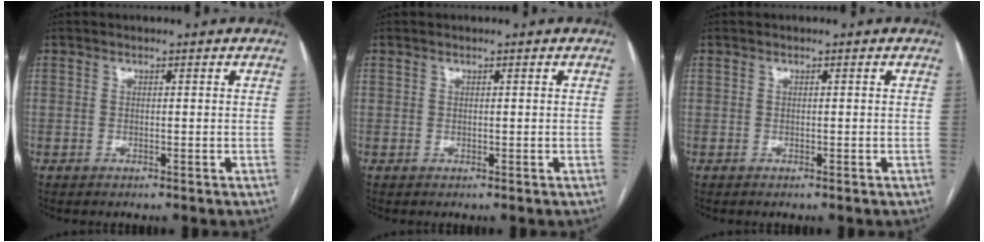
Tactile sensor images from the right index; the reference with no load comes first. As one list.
[{"total": 0.0}, {"total": 0.0}]